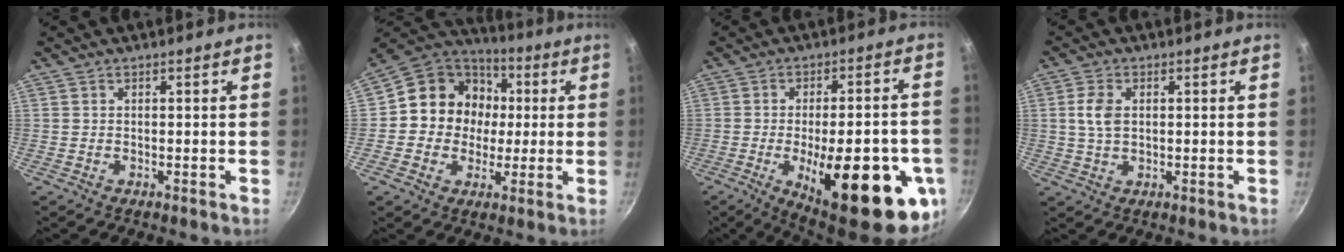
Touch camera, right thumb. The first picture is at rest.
{"total": 14.9, "force": [1.1, 13.2, 6.7], "torque": [-0.073, 0.025, 0.004]}
{"total": 25.6, "force": [-8.0, 8.9, 22.6], "torque": [-0.277, 0.003, -0.099]}
{"total": 5.0, "force": [0.8, 3.2, 3.8], "torque": [-0.070, 0.003, 0.014]}